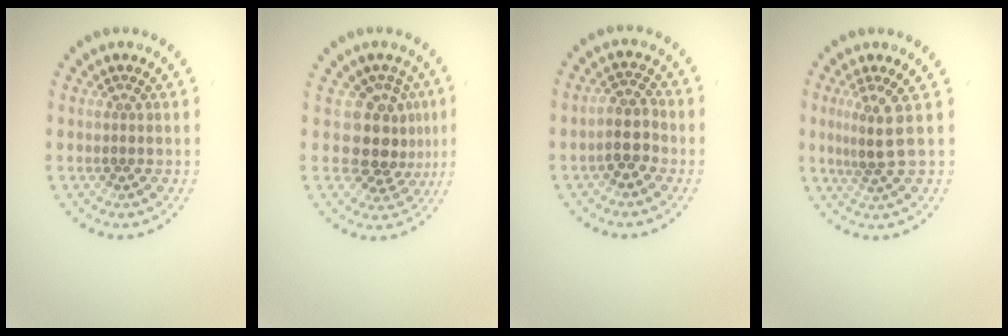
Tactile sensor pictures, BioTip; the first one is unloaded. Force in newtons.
{"total": 4.1, "press": 3.5, "slide": 2.2}
{"total": 2.6, "press": 2.3, "slide": 1.1}
{"total": 2.8, "press": 2.0, "slide": 2.0}